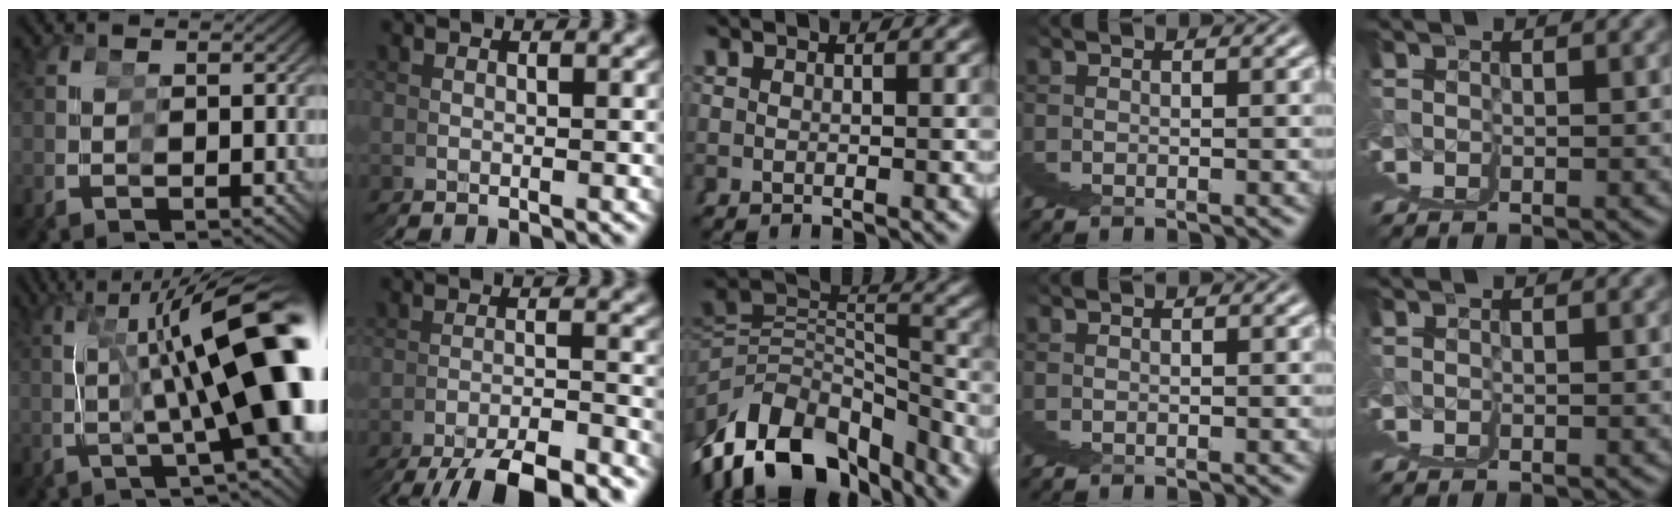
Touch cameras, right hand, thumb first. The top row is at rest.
{"thumb": {"total": 14.7, "force": [1.2, 4.7, 13.8], "torque": [-0.164, 0.011, 0.017]}, "index": {"total": 6.1, "force": [-5.8, -0.6, 1.7], "torque": [-0.024, -0.001, -0.091]}, "middle": {"total": 14.7, "force": [-6.7, 10.1, 8.4], "torque": [-0.171, -0.054, -0.090]}}